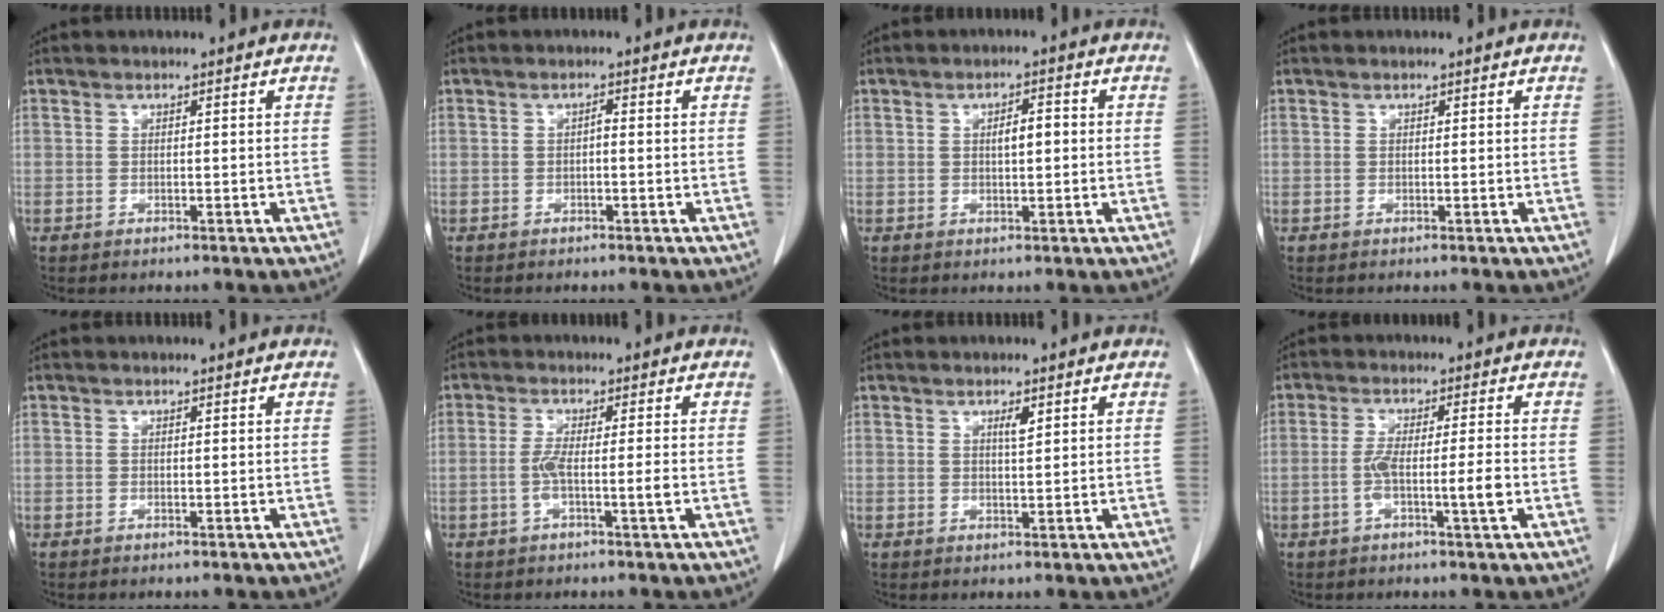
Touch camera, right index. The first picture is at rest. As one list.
[{"total": 0.8, "force": [-0.2, 0.2, 0.7], "torque": [-0.015, 0.003, -0.003]}, {"total": 3.0, "force": [0.3, 0.9, 2.9], "torque": [-0.049, 0.005, 0.004]}, {"total": 0.0}, {"total": 0.0}, {"total": 3.6, "force": [-1.0, -0.2, 3.4], "torque": [-0.071, -0.001, -0.019]}, {"total": 1.7, "force": [0.8, 0.2, 1.4], "torque": [-0.027, -0.003, 0.014]}, {"total": 5.5, "force": [-1.6, 0.0, 5.2], "torque": [-0.105, -0.001, -0.026]}]